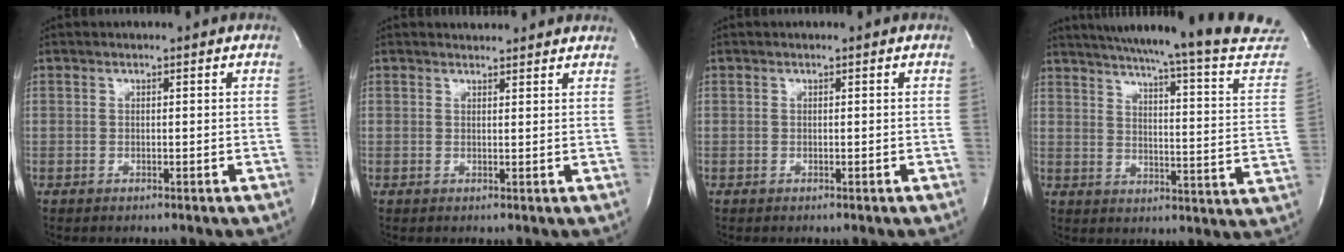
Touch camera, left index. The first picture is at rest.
{"total": 5.2, "force": [5.0, 0.9, 0.9], "torque": [-0.017, 0.016, 0.051]}
{"total": 0.0}
{"total": 29.5, "force": [27.1, -0.2, 11.6], "torque": [-0.180, -0.110, 0.326]}